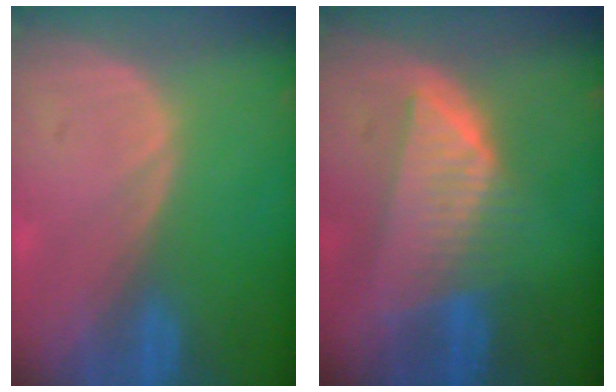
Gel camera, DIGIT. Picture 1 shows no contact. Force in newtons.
{"total": 7.9, "press": 7.2, "slide": 3.2}